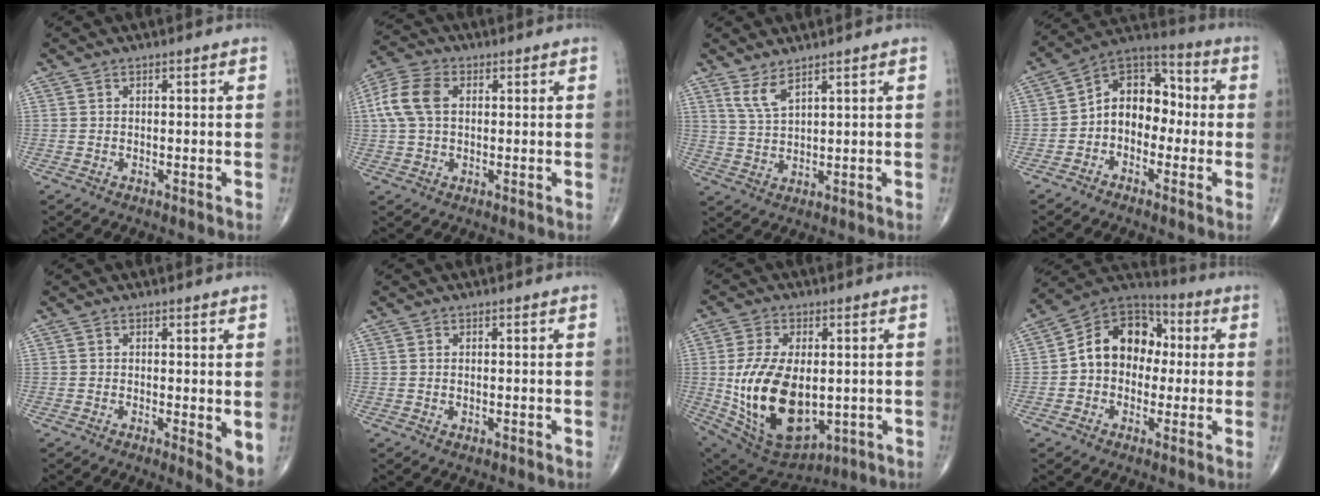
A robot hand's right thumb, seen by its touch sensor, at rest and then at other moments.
{"total": 8.8, "force": [1.5, 5.7, 6.5], "torque": [-0.147, 0.019, 0.026]}
{"total": 4.2, "force": [3.0, 1.0, 2.8], "torque": [-0.060, -0.024, 0.068]}
{"total": 11.6, "force": [-1.3, 8.4, 8.0], "torque": [-0.086, 0.048, -0.040]}
{"total": 4.2, "force": [-0.2, 1.2, 4.0], "torque": [-0.053, -0.012, -0.005]}
{"total": 0.8, "force": [-0.1, 0.5, 0.6], "torque": [-0.015, -0.004, 0.001]}
{"total": 20.4, "force": [-1.3, 11.5, 16.8], "torque": [-0.311, -0.014, 0.008]}
{"total": 14.0, "force": [0.6, 10.7, 8.9], "torque": [-0.106, 0.037, -0.004]}